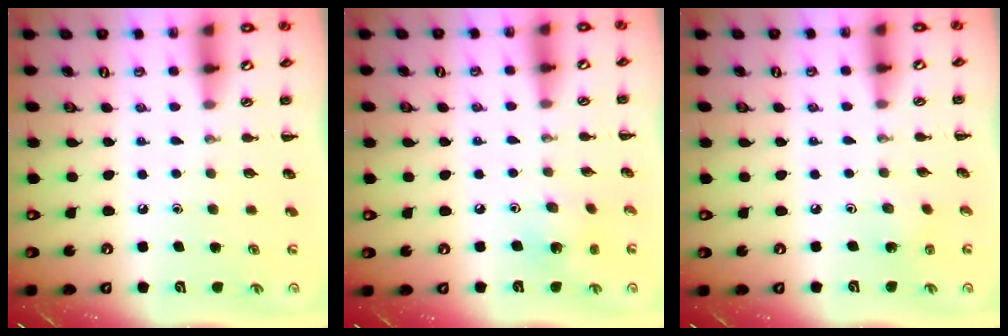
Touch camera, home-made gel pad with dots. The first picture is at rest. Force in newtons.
{"total": 3.5, "press": 3.5, "slide": 0.6}
{"total": 1.1, "press": 1.0, "slide": 0.5}